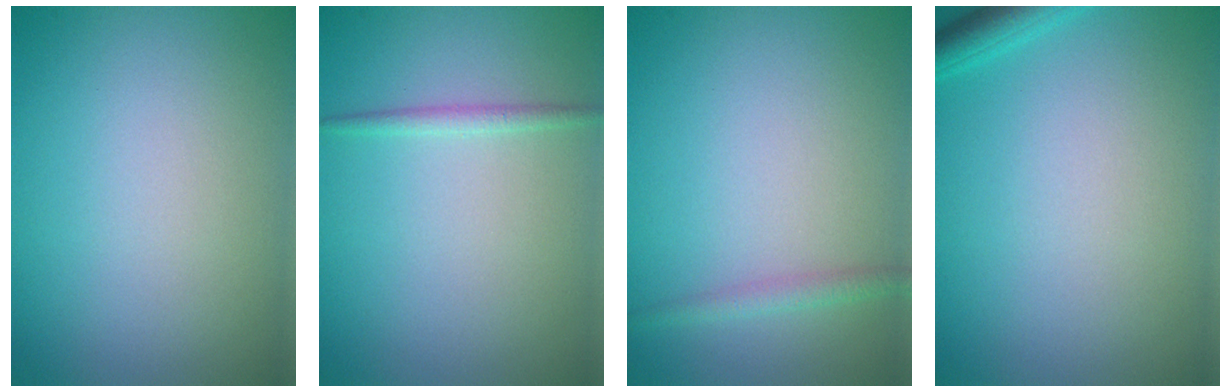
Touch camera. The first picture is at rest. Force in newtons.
{"total": 1.0, "press": 1.0, "slide": 0.0}
{"total": 1.3, "press": 1.3, "slide": 0.1}
{"total": 2.1, "press": 2.1, "slide": 0.1}